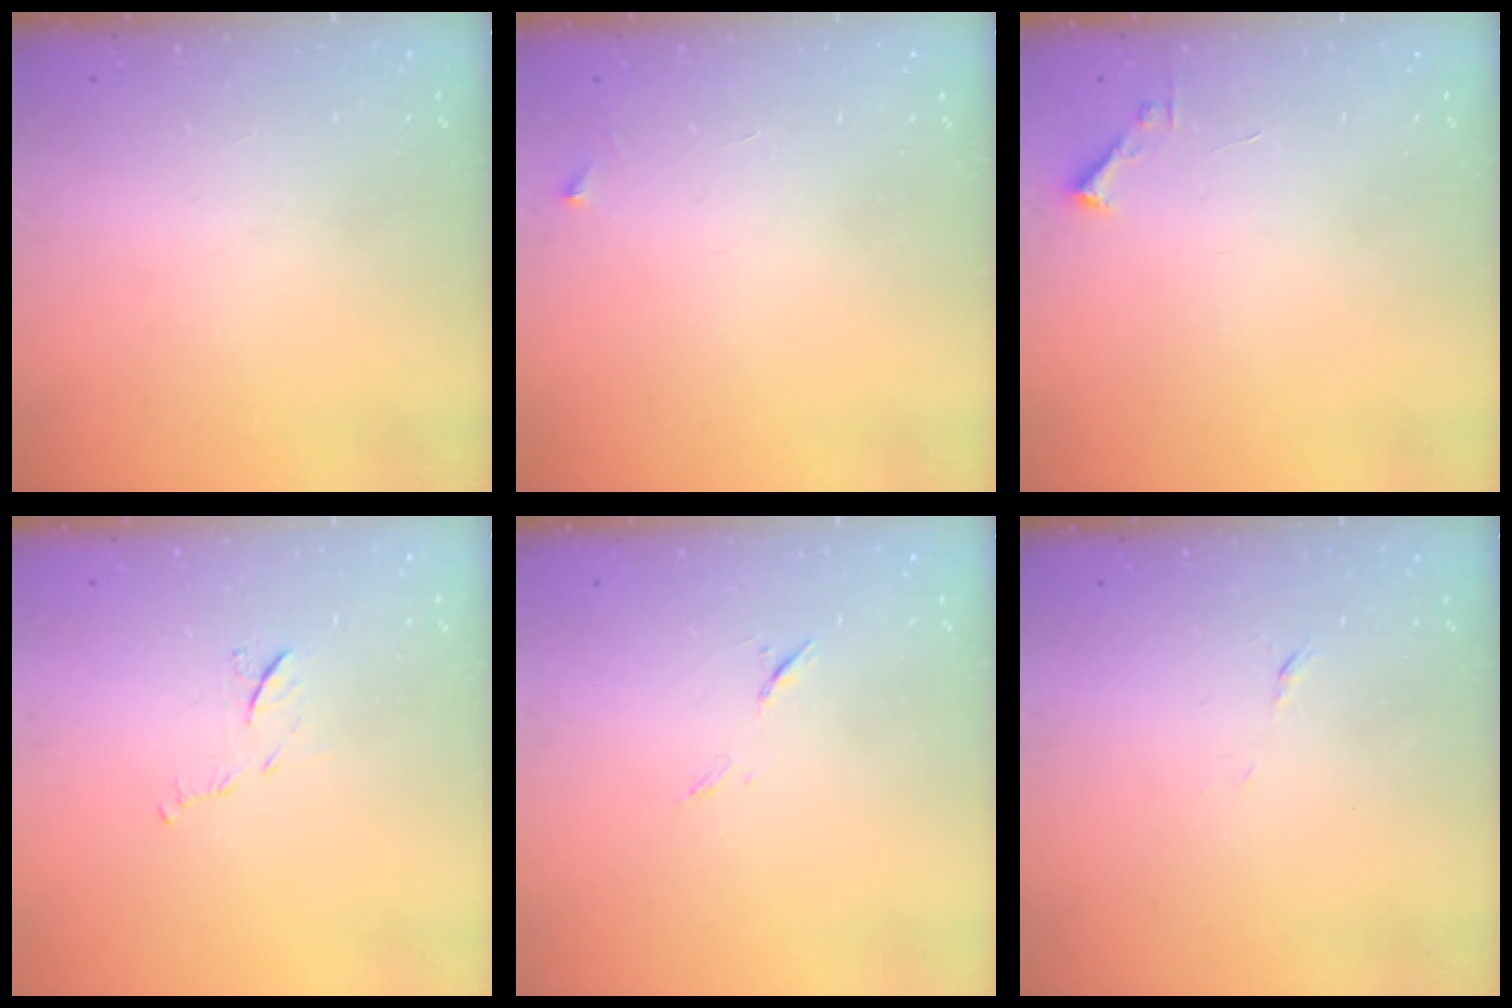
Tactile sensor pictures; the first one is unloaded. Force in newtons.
{"total": 2.5, "press": 2.5, "slide": 0.3}
{"total": 1.7, "press": 1.7, "slide": 0.2}
{"total": 6.0, "press": 6.0, "slide": 0.6}
{"total": 6.2, "press": 6.2, "slide": 0.8}
{"total": 4.4, "press": 4.3, "slide": 0.8}